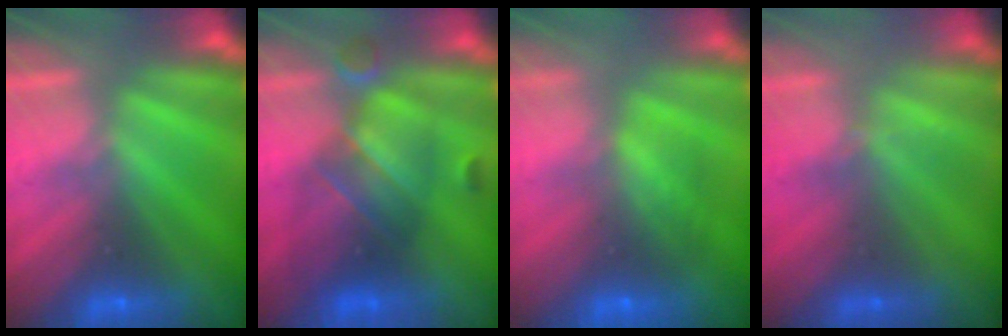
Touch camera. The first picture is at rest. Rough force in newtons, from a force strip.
{"total": 8.2}
{"total": 8.3}
{"total": 2.3}